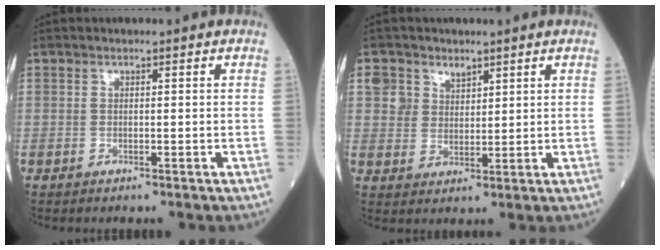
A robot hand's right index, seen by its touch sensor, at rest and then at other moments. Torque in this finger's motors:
{"motor_torque": [0.05, 0.07, 0.00, 0.02]}